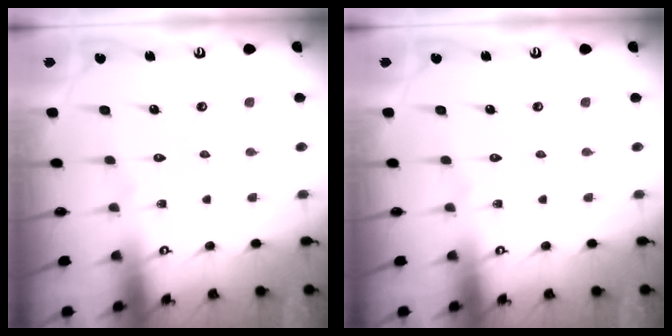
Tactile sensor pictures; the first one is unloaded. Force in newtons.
{"total": 0.0}